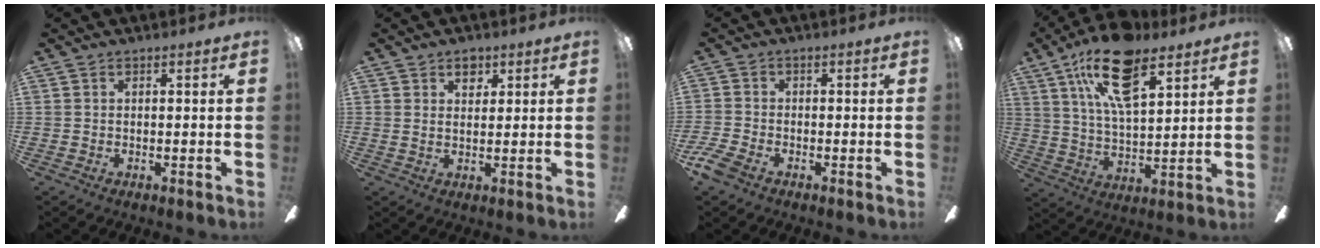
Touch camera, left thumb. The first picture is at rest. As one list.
[{"total": 3.6, "force": [2.2, 2.0, 2.0], "torque": [-0.014, -0.007, 0.032]}, {"total": 4.3, "force": [-2.8, 2.4, 2.2], "torque": [-0.058, 0.007, -0.056]}, {"total": 18.7, "force": [10.6, 8.0, 13.2], "torque": [-0.240, -0.030, 0.181]}]